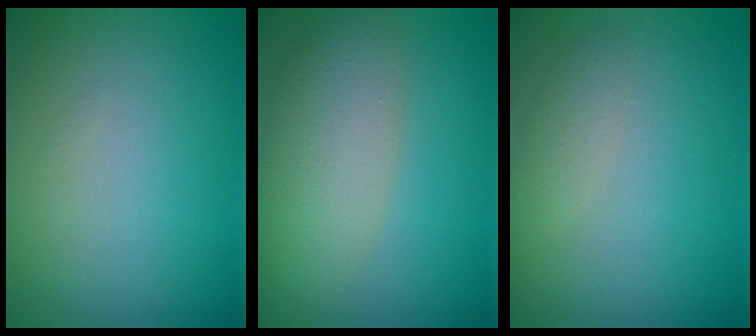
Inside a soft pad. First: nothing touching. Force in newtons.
{"total": 5.7, "press": 5.7, "slide": 0.4}
{"total": 1.4, "press": 1.4, "slide": 0.1}